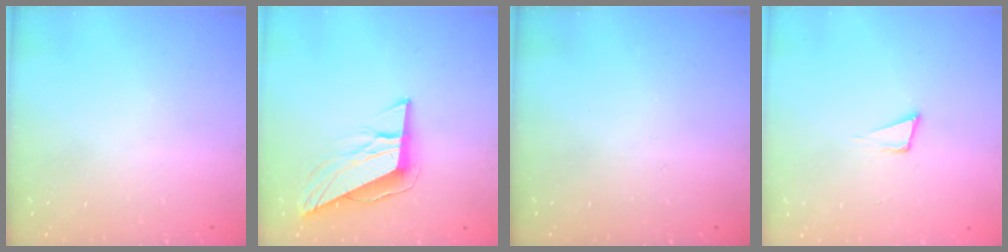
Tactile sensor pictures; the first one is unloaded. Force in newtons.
{"total": 9.4, "press": 9.4, "slide": 0.4}
{"total": 0.0}
{"total": 3.9, "press": 2.6, "slide": 2.9}